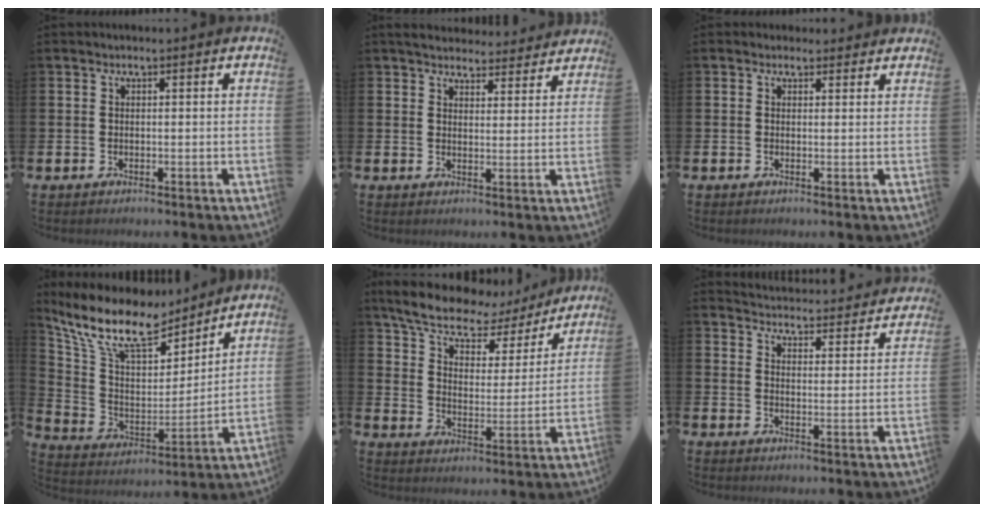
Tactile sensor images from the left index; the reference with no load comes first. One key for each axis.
{"total": 4.4, "fx": 4.3, "fy": 1.0, "fz": 0.3, "tx": -0.018, "ty": -0.024, "tz": 0.078}
{"total": 1.3, "fx": 1.0, "fy": 0.8, "fz": 0.1, "tx": 0.004, "ty": 0.005, "tz": 0.017}
{"total": 12.5, "fx": 10.5, "fy": 4.4, "fz": 5.3, "tx": -0.151, "ty": -0.060, "tz": 0.184}
{"total": 9.0, "fx": 7.5, "fy": 3.2, "fz": 3.7, "tx": -0.096, "ty": -0.048, "tz": 0.127}
{"total": 4.4, "fx": 4.4, "fy": 0.4, "fz": 0.0, "tx": -0.018, "ty": -0.042, "tz": 0.074}